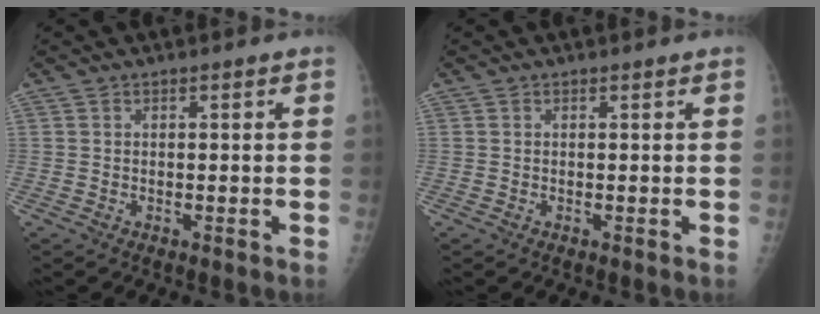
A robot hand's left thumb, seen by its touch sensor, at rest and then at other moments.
{"total": 0.0}